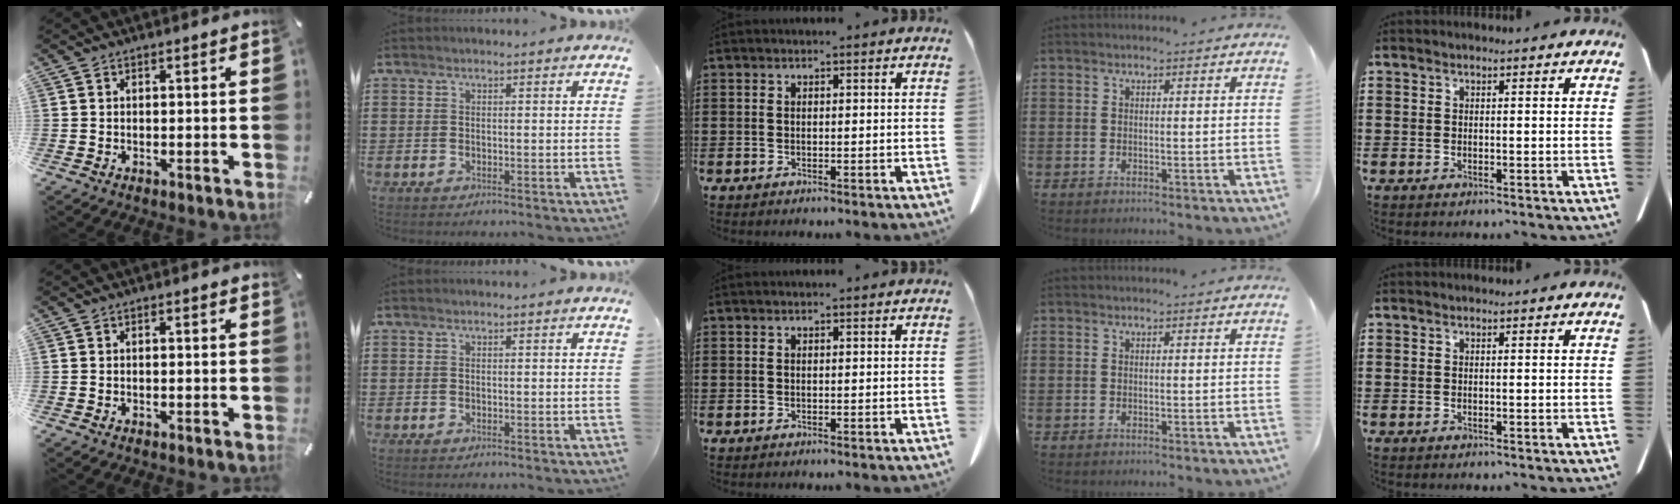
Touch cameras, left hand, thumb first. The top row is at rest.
{}